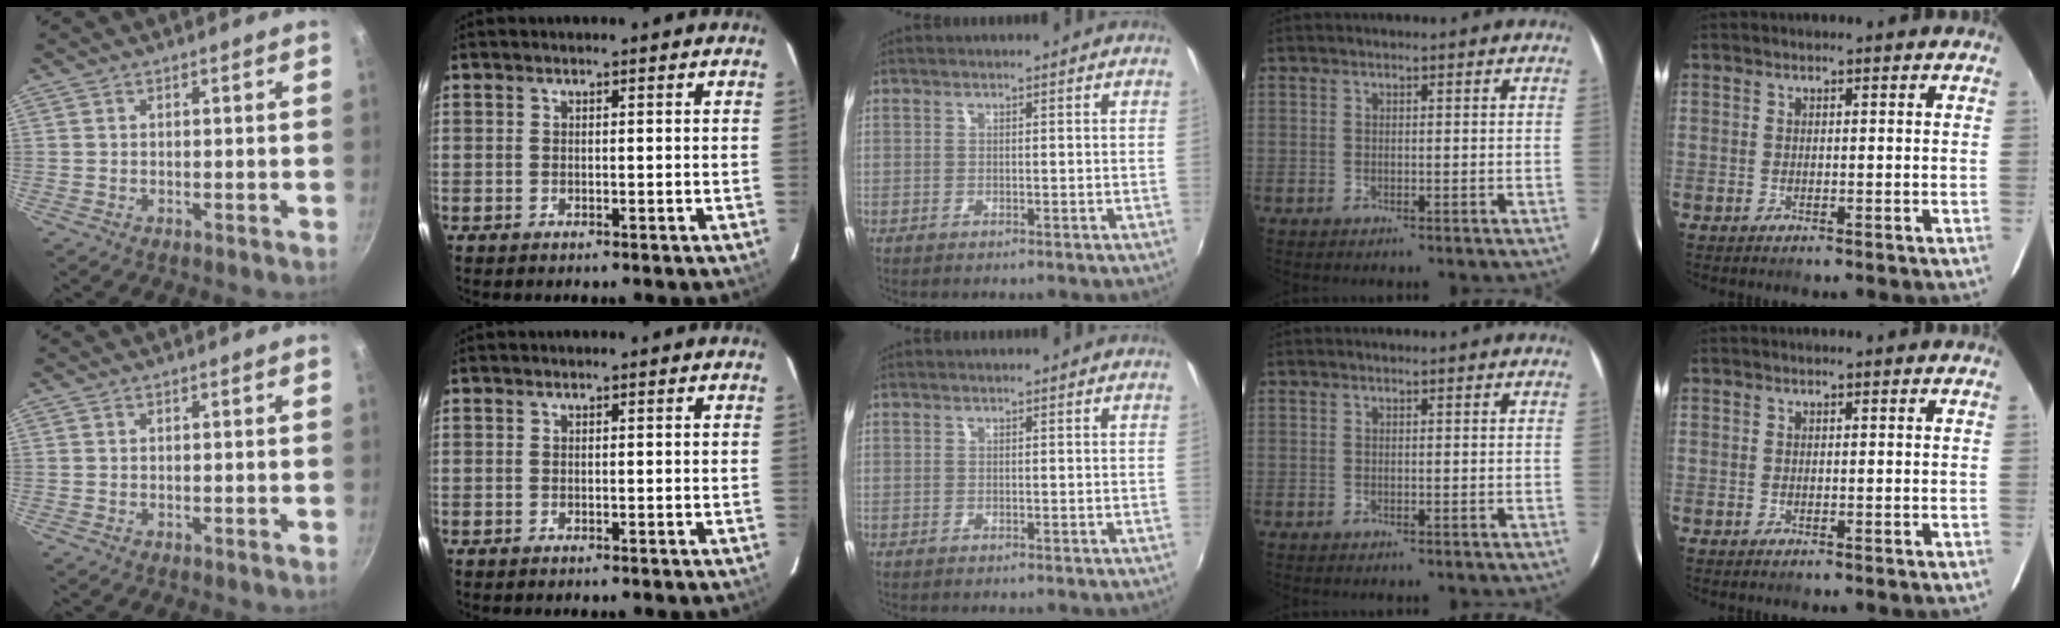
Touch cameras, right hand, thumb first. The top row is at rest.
{}